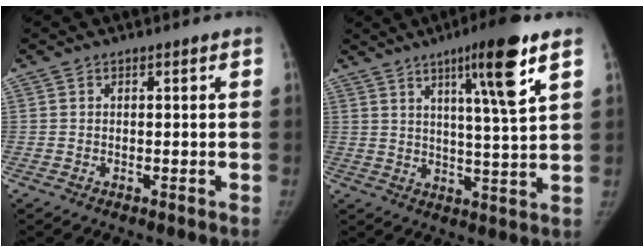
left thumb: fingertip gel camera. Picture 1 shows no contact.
{"total": 12.2, "force": [6.3, 0.6, 10.5], "torque": [-0.162, -0.032, 0.096]}